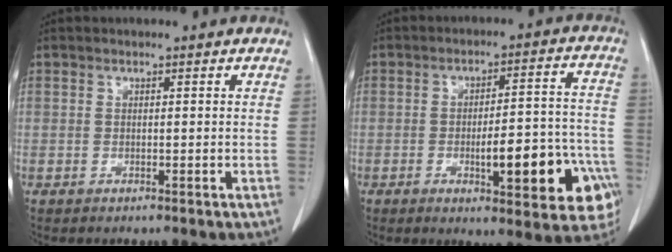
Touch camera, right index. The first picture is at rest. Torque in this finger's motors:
{"motor_torque": [0.69, -0.40, 0.35, 0.07]}